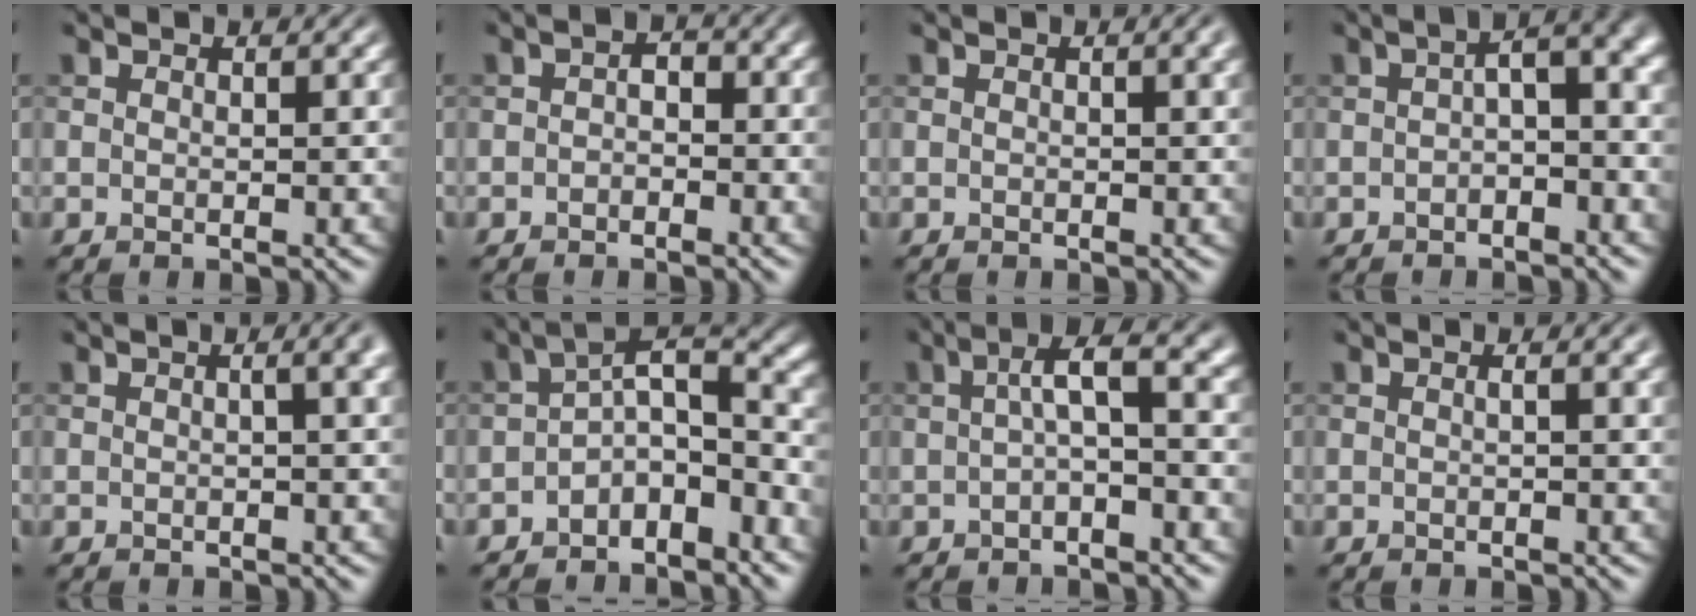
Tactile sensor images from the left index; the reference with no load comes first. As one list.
[{"total": 1.5, "force": [-0.7, 0.9, 0.9], "torque": [-0.018, 0.004, -0.016]}, {"total": 2.2, "force": [0.7, 0.7, 1.9], "torque": [-0.017, 0.007, 0.006]}, {"total": 4.1, "force": [-0.2, 1.4, 3.8], "torque": [-0.052, 0.014, -0.014]}, {"total": 5.1, "force": [1.4, 2.5, 4.3], "torque": [-0.018, 0.036, -0.016]}, {"total": 5.9, "force": [-2.7, 2.4, 4.6], "torque": [-0.061, 0.011, -0.065]}, {"total": 3.6, "force": [0.0, 0.7, 3.5], "torque": [-0.061, 0.016, -0.006]}, {"total": 1.6, "force": [0.2, 0.5, 1.5], "torque": [-0.018, 0.005, -0.007]}]